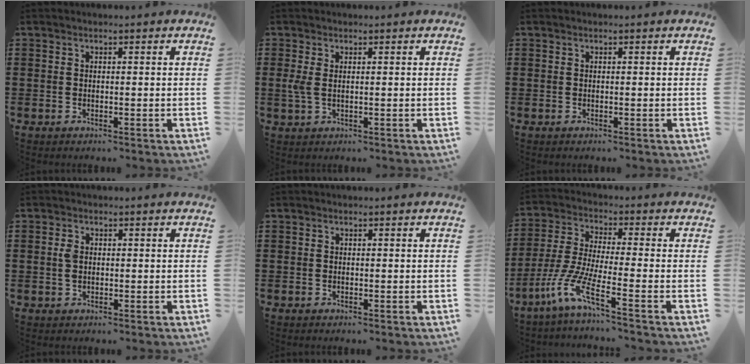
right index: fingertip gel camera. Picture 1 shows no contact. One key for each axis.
{"total": 2.1, "fx": 0.6, "fy": 0.9, "fz": 1.8, "tx": -0.054, "ty": -0.002, "tz": 0.005}
{"total": 0.0}
{"total": 1.9, "fx": 0.2, "fy": 1.2, "fz": 1.4, "tx": -0.039, "ty": 0.005, "tz": 0.000}
{"total": 0.0}
{"total": 7.8, "fx": -5.0, "fy": 0.8, "fz": 5.9, "tx": -0.159, "ty": -0.020, "tz": -0.106}